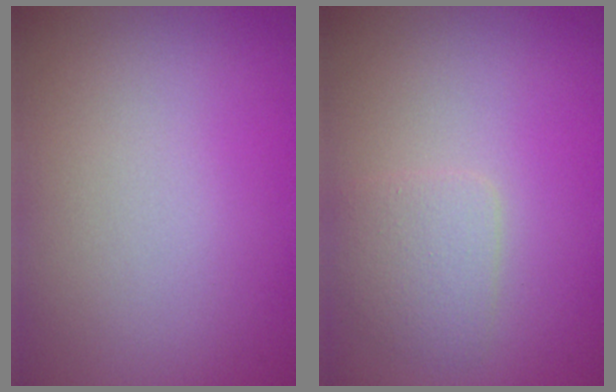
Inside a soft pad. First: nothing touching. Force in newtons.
{"total": 2.1, "press": 2.1, "slide": 0.0}